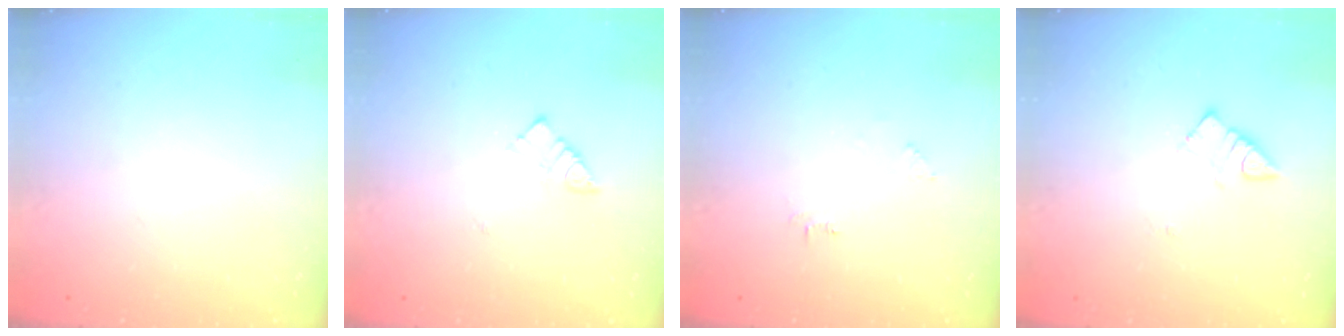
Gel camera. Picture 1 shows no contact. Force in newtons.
{"total": 4.1, "press": 4.0, "slide": 0.5}
{"total": 3.9, "press": 3.8, "slide": 0.5}
{"total": 2.8, "press": 2.7, "slide": 0.3}